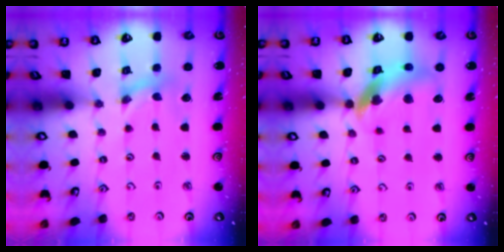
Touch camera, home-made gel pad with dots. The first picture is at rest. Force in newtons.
{"total": 13.0, "press": 12.9, "slide": 1.7}